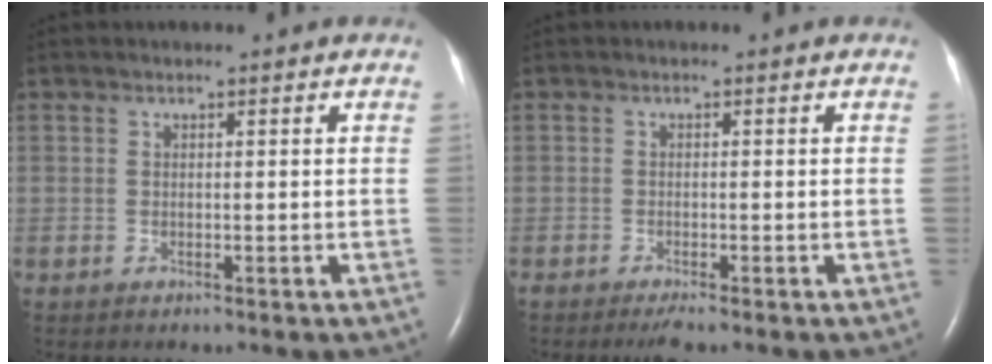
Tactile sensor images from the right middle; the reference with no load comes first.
{"total": 1.9, "force": [-1.5, 0.0, 1.2], "torque": [-0.026, -0.007, -0.023]}